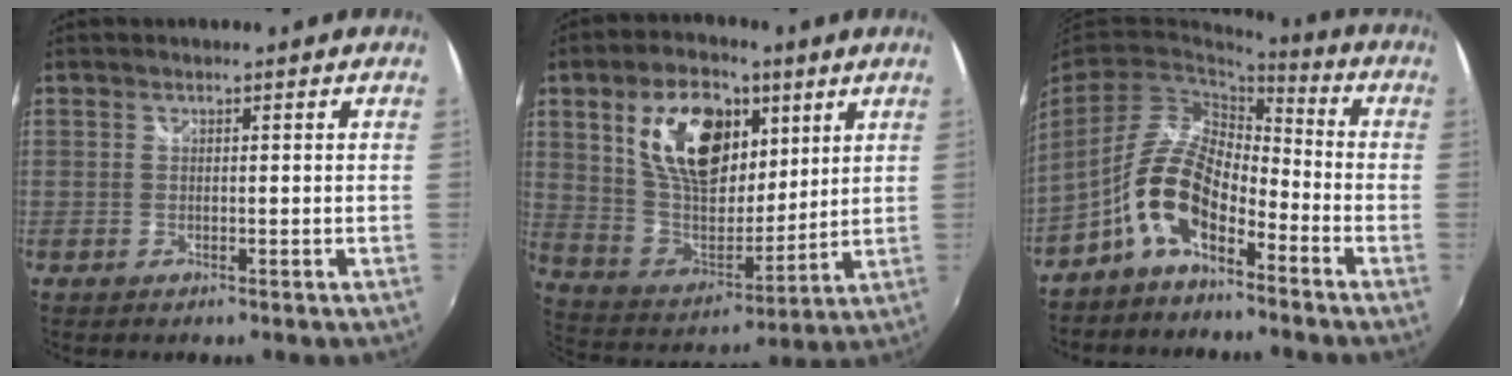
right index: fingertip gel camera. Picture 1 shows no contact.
{"total": 19.2, "force": [7.8, 10.8, 13.9], "torque": [-0.258, 0.012, 0.150]}
{"total": 10.8, "force": [-6.2, 4.8, 7.3], "torque": [-0.148, 0.010, -0.119]}